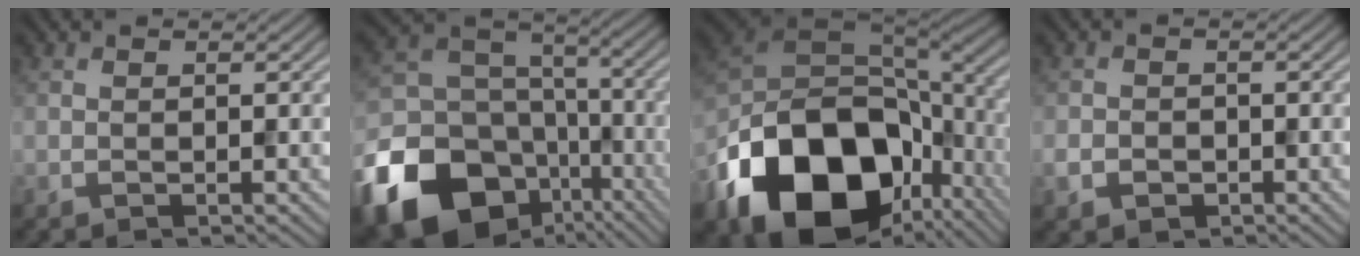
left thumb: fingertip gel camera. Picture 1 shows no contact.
{"total": 22.4, "force": [-11.3, 16.9, 9.5], "torque": [-0.235, -0.084, -0.178]}
{"total": 21.0, "force": [-8.6, 13.6, 13.5], "torque": [-0.293, -0.044, -0.132]}
{"total": 2.5, "force": [-1.1, 2.1, 1.0], "torque": [-0.026, -0.008, -0.025]}